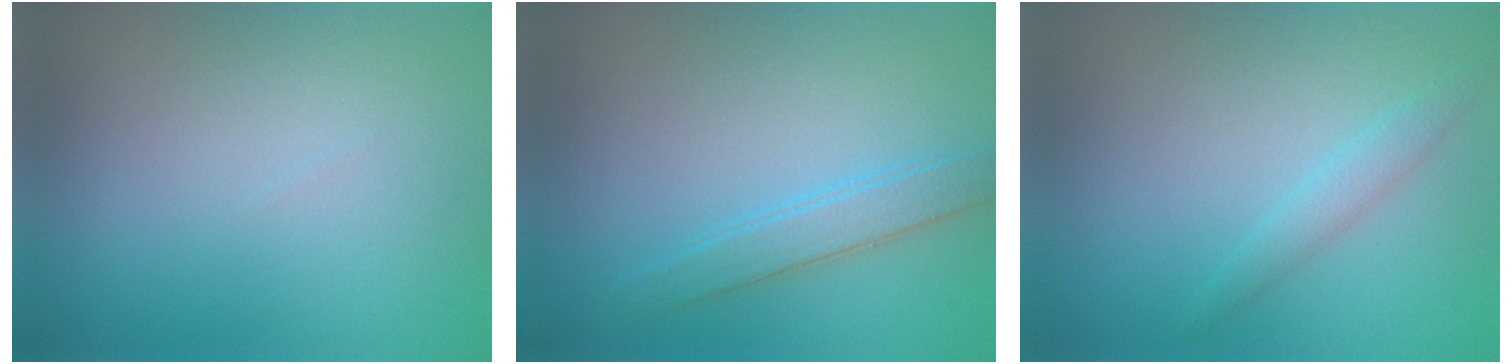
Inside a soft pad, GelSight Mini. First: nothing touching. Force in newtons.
{"total": 2.4, "press": 2.4, "slide": 0.1}
{"total": 1.6, "press": 1.6, "slide": 0.1}